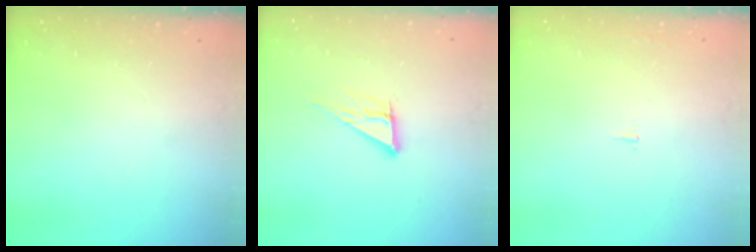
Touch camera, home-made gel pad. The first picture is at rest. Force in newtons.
{"total": 8.0, "press": 8.0, "slide": 0.7}
{"total": 2.3, "press": 2.3, "slide": 0.2}